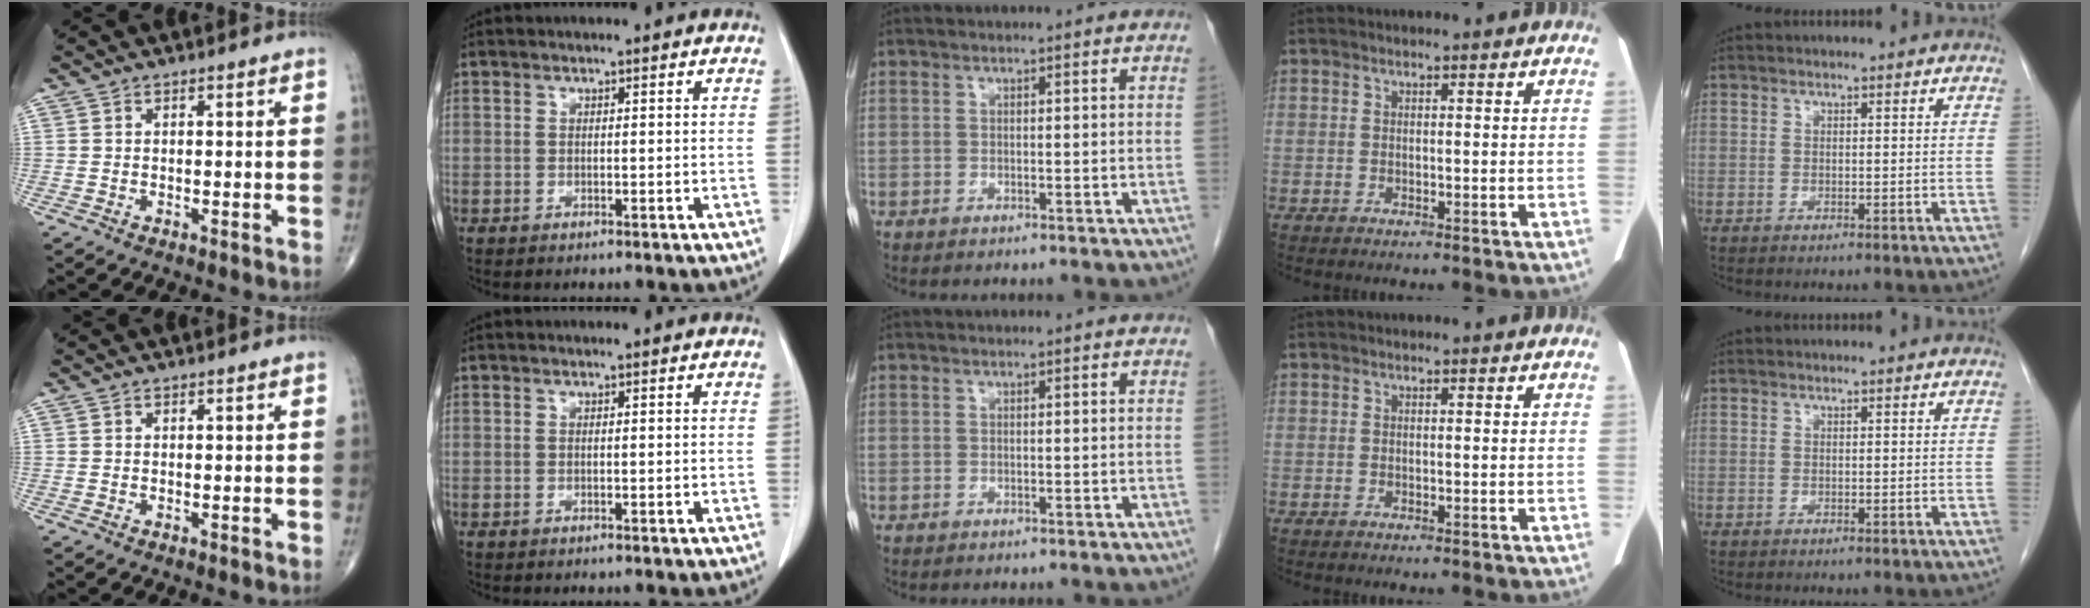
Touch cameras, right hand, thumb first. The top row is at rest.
{}